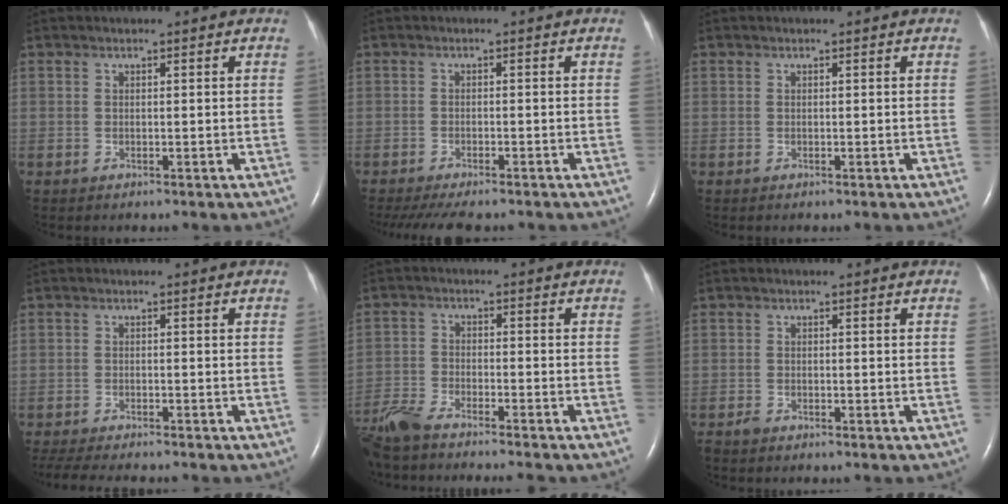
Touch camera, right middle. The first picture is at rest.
{"total": 9.8, "force": [-8.4, 2.0, 4.6], "torque": [-0.070, -0.014, -0.119]}
{"total": 0.0}
{"total": 9.5, "force": [-8.4, 1.3, 4.3], "torque": [-0.068, -0.013, -0.126]}
{"total": 11.4, "force": [-10.1, 1.0, 5.3], "torque": [-0.099, -0.024, -0.168]}
{"total": 0.9, "force": [-0.8, 0.3, 0.2], "torque": [-0.010, 0.000, -0.016]}